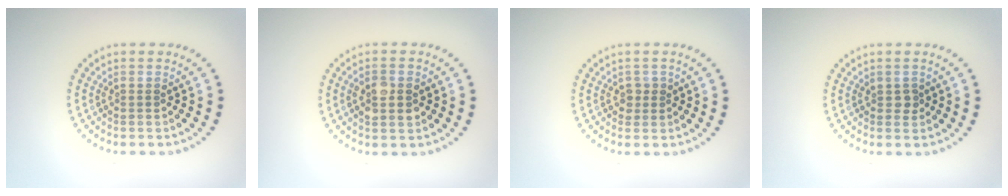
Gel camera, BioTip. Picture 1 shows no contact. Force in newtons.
{"total": 2.7, "press": 2.7, "slide": 0.3}
{"total": 1.1, "press": 0.9, "slide": 0.5}
{"total": 0.9, "press": 0.8, "slide": 0.2}